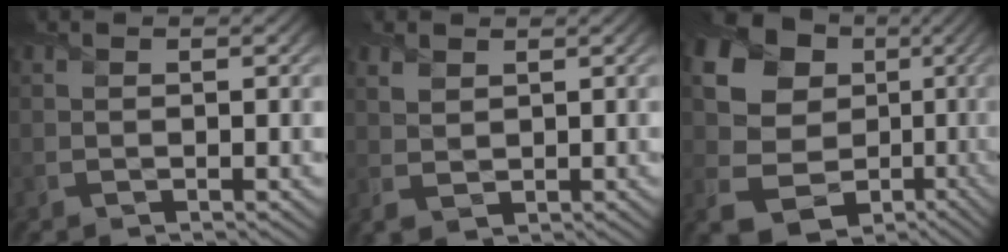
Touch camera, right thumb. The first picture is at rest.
{"total": 2.4, "force": [1.3, 1.4, 1.4], "torque": [-0.037, 0.000, 0.028]}
{"total": 18.8, "force": [2.6, 15.4, 10.4], "torque": [-0.221, 0.011, 0.062]}